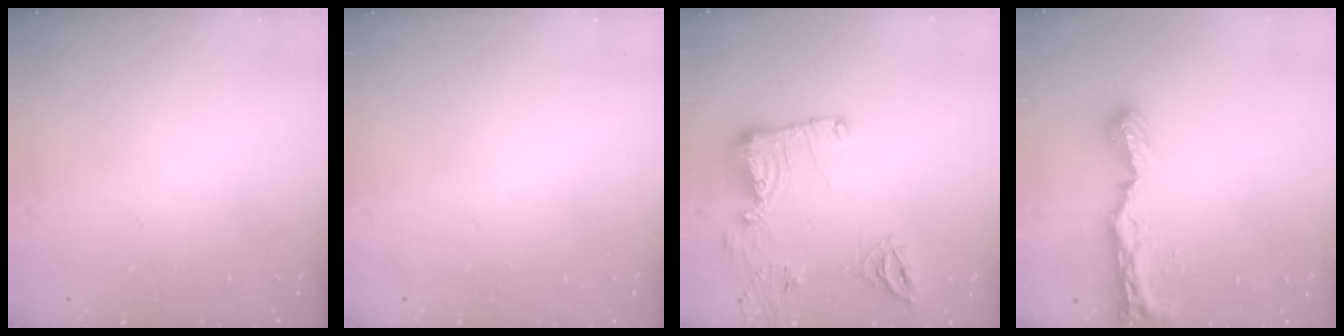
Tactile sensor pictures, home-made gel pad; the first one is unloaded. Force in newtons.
{"total": 0.0}
{"total": 13.7, "press": 13.6, "slide": 1.4}
{"total": 8.3, "press": 8.3, "slide": 0.6}